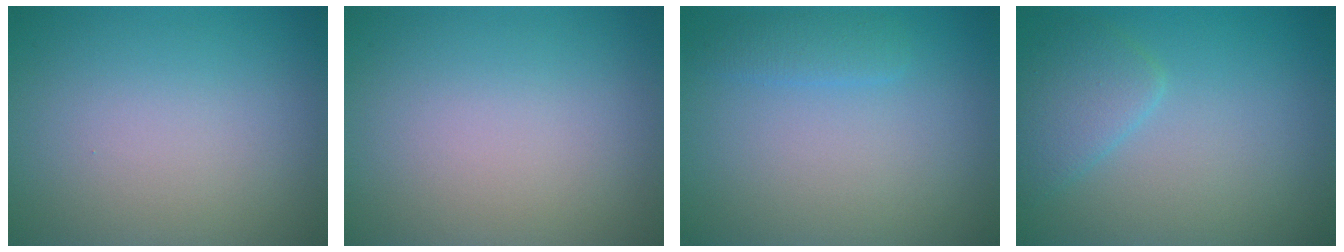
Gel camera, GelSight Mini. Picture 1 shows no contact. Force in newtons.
{"total": 0.0}
{"total": 1.4, "press": 1.4, "slide": 0.1}
{"total": 2.5, "press": 2.5, "slide": 0.1}